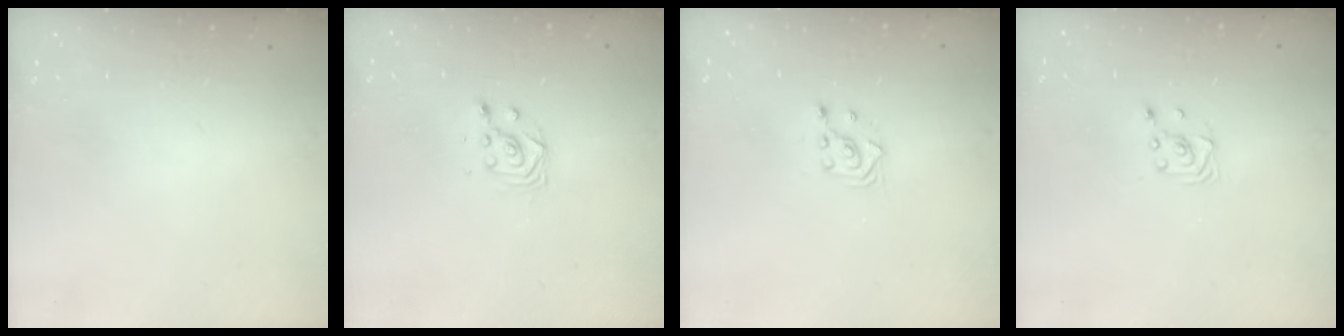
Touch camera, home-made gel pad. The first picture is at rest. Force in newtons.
{"total": 2.9, "press": 2.9, "slide": 0.1}
{"total": 2.9, "press": 2.9, "slide": 0.2}
{"total": 2.6, "press": 2.6, "slide": 0.3}